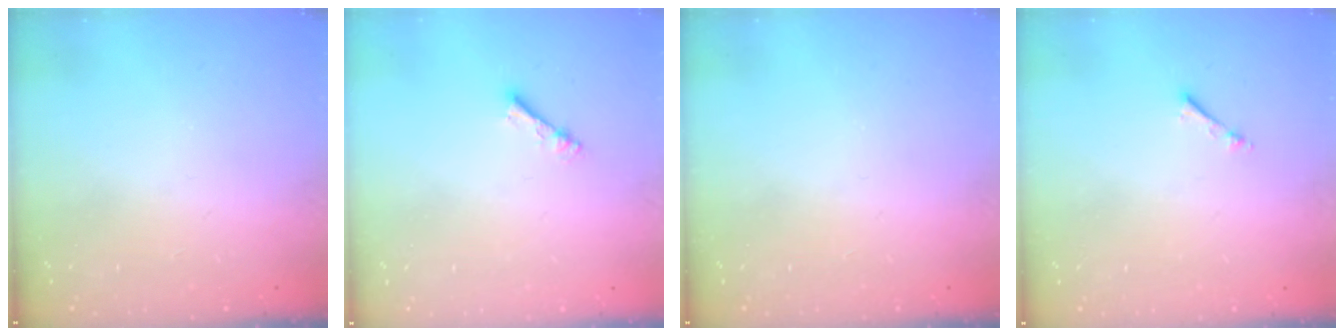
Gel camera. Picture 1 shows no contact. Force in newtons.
{"total": 2.4, "press": 2.4, "slide": 0.4}
{"total": 0.0}
{"total": 0.6, "press": 0.6, "slide": 0.2}